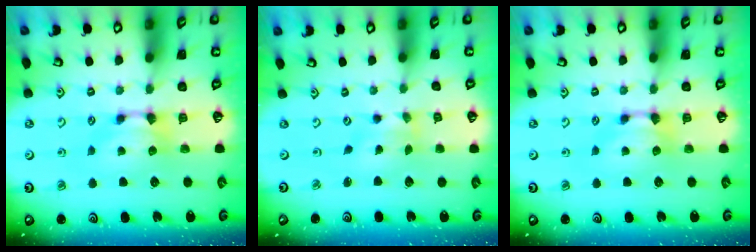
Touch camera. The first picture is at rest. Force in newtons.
{"total": 1.5, "press": 1.1, "slide": 1.0}
{"total": 0.0}